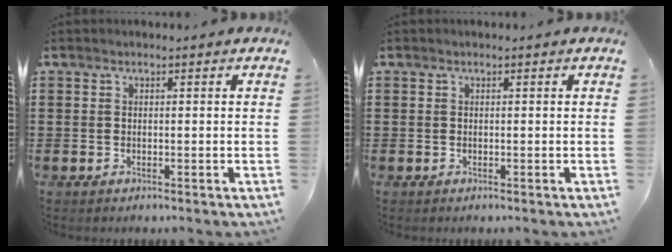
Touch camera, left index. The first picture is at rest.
{"total": 0.0}